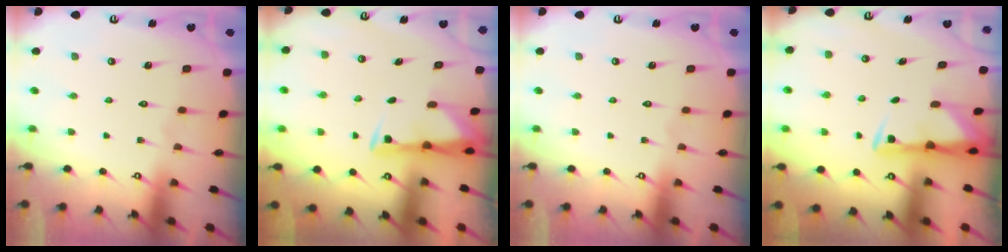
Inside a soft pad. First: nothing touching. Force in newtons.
{"total": 3.3, "press": 3.3, "slide": 0.5}
{"total": 0.0}
{"total": 2.9, "press": 2.9, "slide": 0.5}